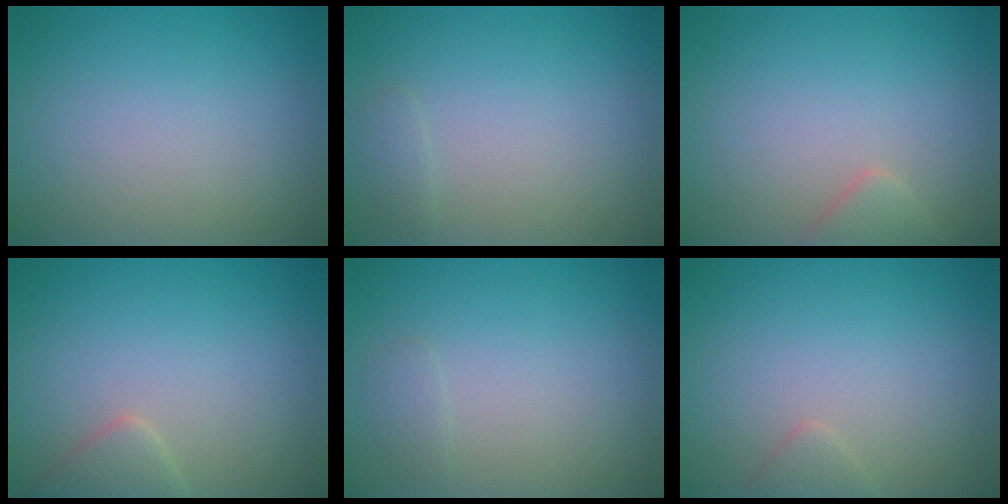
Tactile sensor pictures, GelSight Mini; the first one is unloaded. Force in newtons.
{"total": 0.9, "press": 0.9, "slide": 0.0}
{"total": 1.6, "press": 1.6, "slide": 0.1}
{"total": 1.9, "press": 1.9, "slide": 0.2}
{"total": 0.8, "press": 0.8, "slide": 0.1}
{"total": 0.9, "press": 0.9, "slide": 0.1}